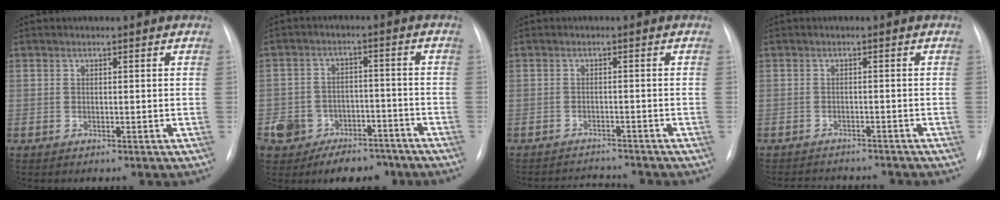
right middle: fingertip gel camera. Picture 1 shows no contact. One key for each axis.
{"total": 10.3, "fx": -6.8, "fy": 6.7, "fz": 3.7, "tx": -0.058, "ty": 0.026, "tz": -0.100}
{"total": 4.8, "fx": -4.8, "fy": 0.0, "fz": 0.2, "tx": -0.004, "ty": -0.004, "tz": -0.072}
{"total": 7.5, "fx": -7.1, "fy": 1.6, "fz": 1.7, "tx": -0.022, "ty": 0.001, "tz": -0.089}